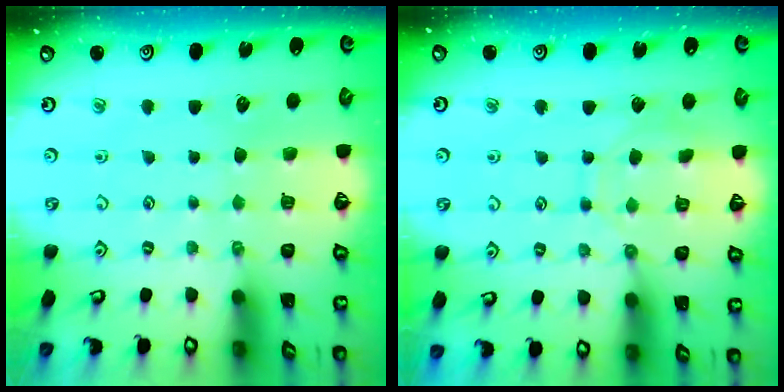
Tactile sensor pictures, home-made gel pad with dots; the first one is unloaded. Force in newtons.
{"total": 8.6, "press": 8.5, "slide": 0.8}